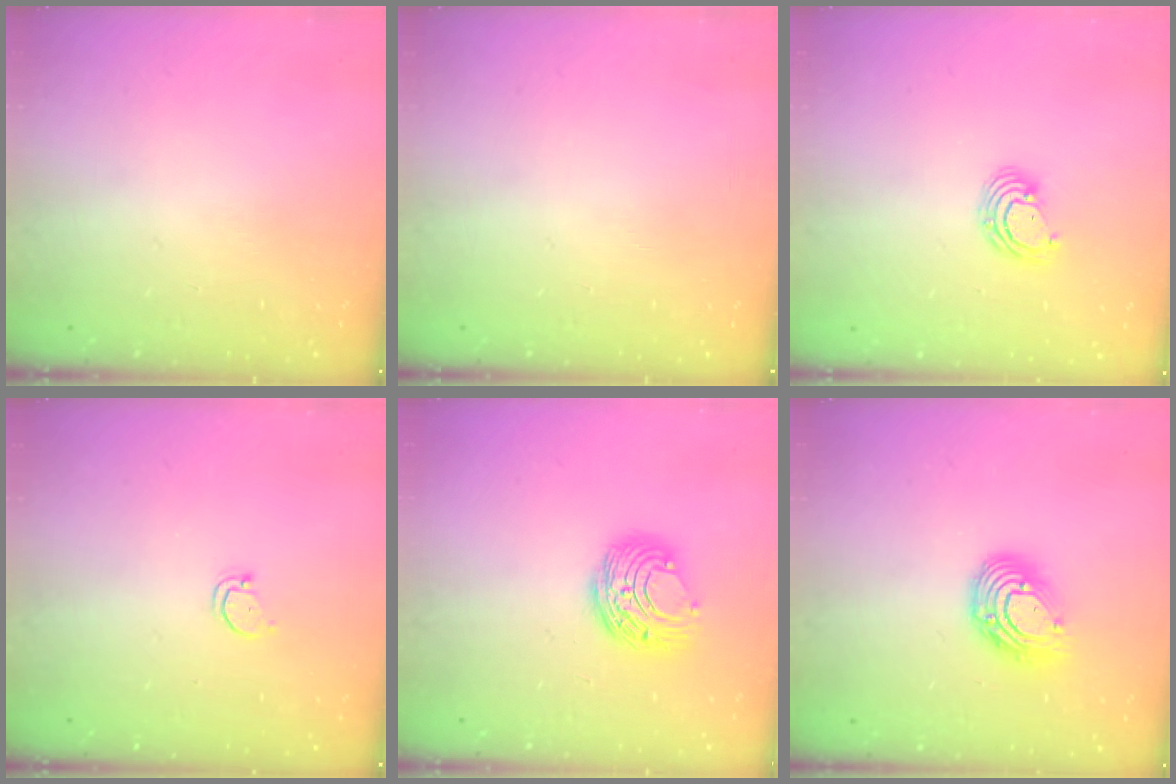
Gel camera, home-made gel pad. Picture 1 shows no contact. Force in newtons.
{"total": 0.0}
{"total": 5.3, "press": 5.3, "slide": 0.2}
{"total": 1.8, "press": 1.8, "slide": 0.1}
{"total": 8.9, "press": 8.9, "slide": 0.5}
{"total": 12.0, "press": 11.9, "slide": 1.0}